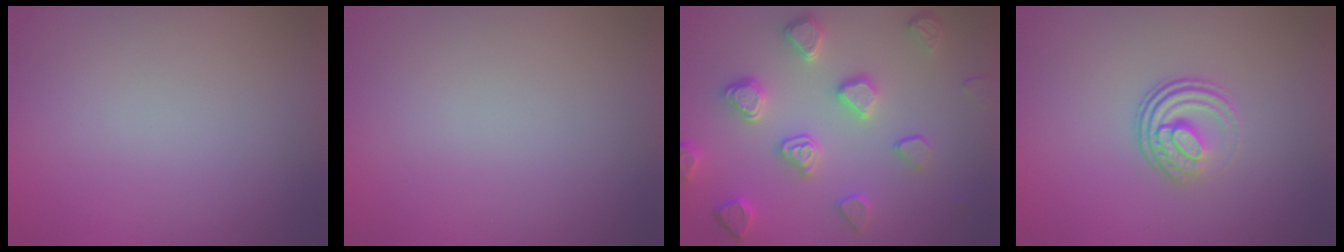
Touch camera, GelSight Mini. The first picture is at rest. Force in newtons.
{"total": 0.0}
{"total": 4.6, "press": 4.1, "slide": 2.0}
{"total": 3.6, "press": 2.5, "slide": 2.6}